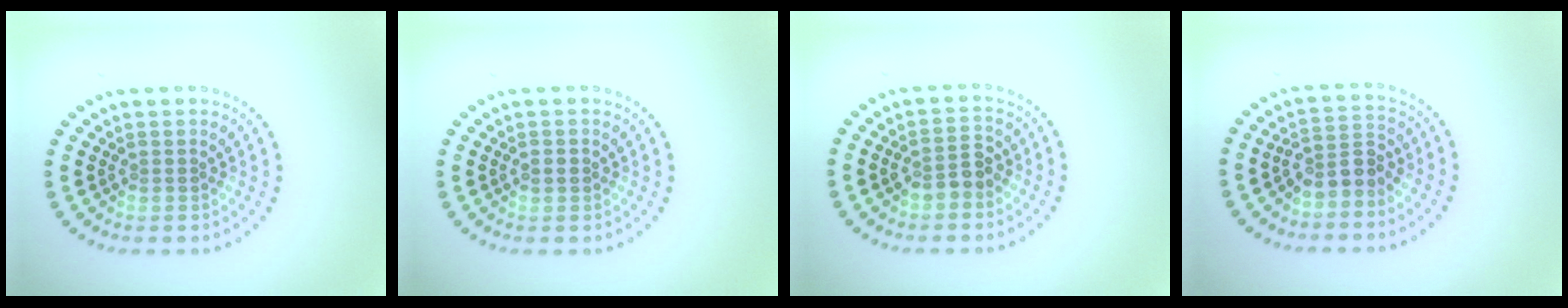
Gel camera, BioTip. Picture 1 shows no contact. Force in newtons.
{"total": 1.2, "press": 1.2, "slide": 0.1}
{"total": 2.4, "press": 2.3, "slide": 0.6}
{"total": 2.6, "press": 2.3, "slide": 1.2}